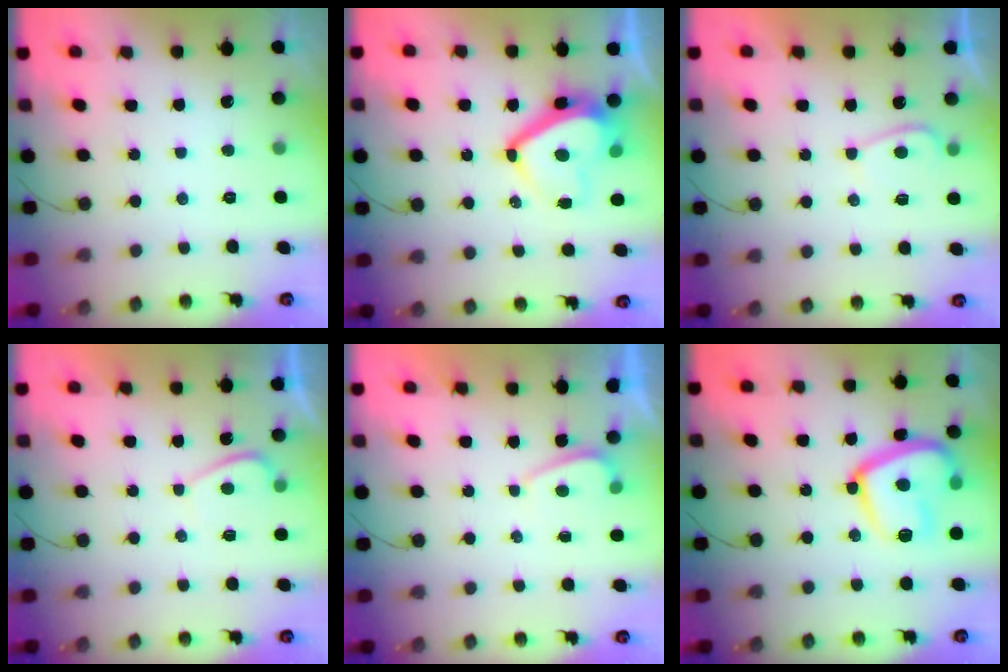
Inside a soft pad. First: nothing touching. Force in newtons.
{"total": 11.7, "press": 11.6, "slide": 1.5}
{"total": 3.4, "press": 3.3, "slide": 0.6}
{"total": 1.9, "press": 1.8, "slide": 0.7}
{"total": 0.6, "press": 0.4, "slide": 0.5}
{"total": 16.9, "press": 16.8, "slide": 1.7}